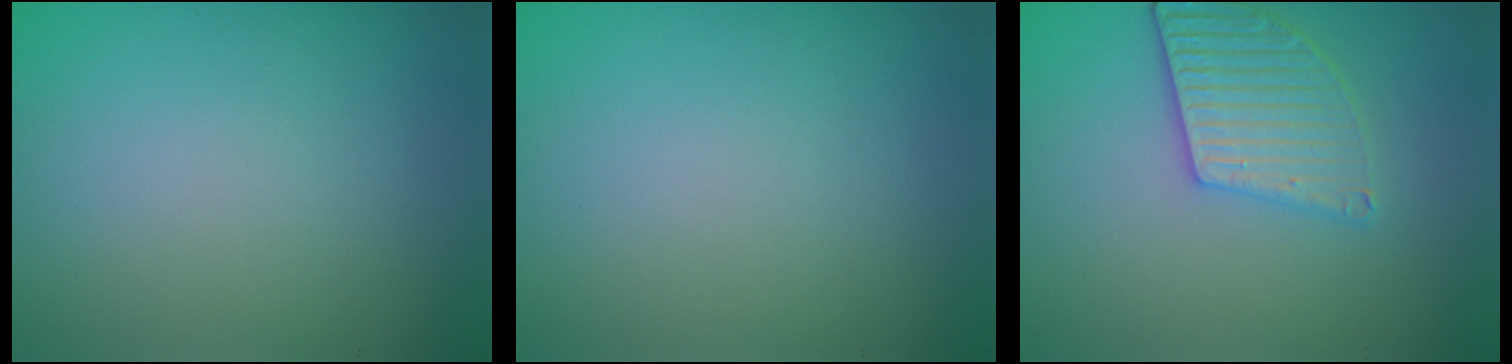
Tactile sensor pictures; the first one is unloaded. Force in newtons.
{"total": 0.0}
{"total": 3.7, "press": 3.4, "slide": 1.4}